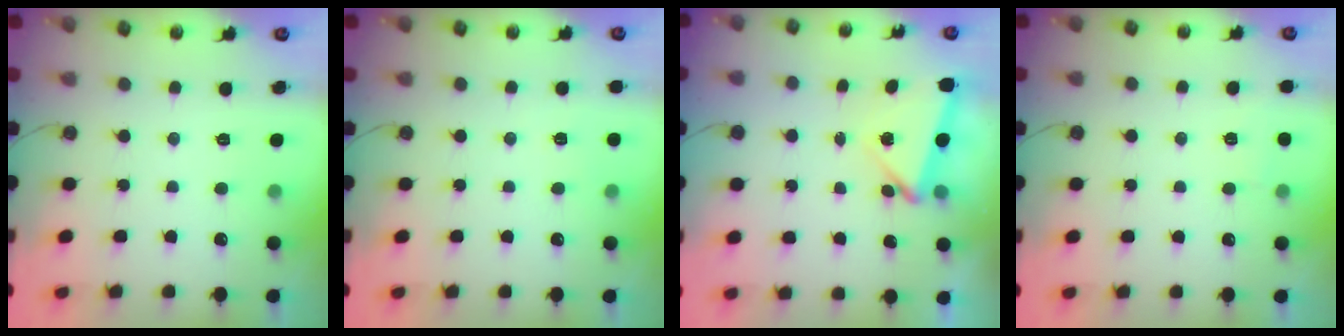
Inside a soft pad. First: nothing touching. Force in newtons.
{"total": 2.1, "press": 2.1, "slide": 0.4}
{"total": 3.9, "press": 3.0, "slide": 2.5}
{"total": 2.2, "press": 2.1, "slide": 0.3}